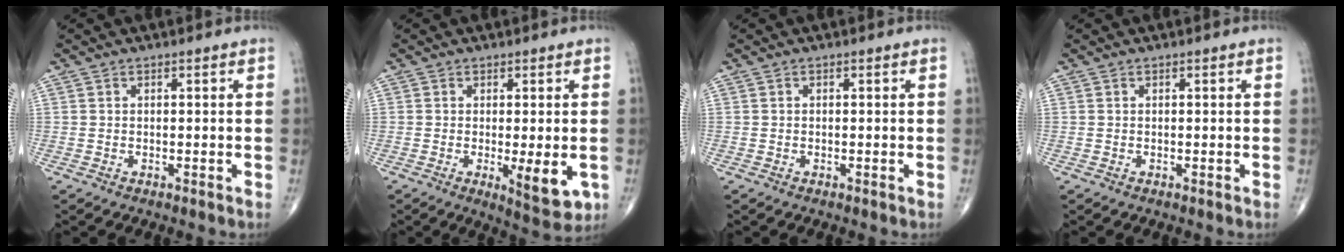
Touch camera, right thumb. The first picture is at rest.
{"total": 7.1, "force": [-1.5, 2.3, 6.6], "torque": [-0.087, -0.019, -0.015]}
{"total": 0.0}
{"total": 0.0}